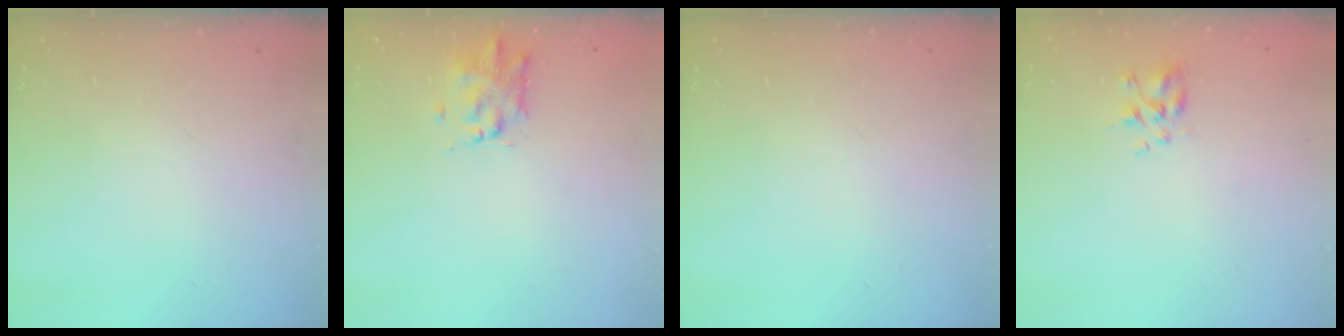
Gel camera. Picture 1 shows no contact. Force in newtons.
{"total": 2.6, "press": 2.5, "slide": 0.9}
{"total": 0.0}
{"total": 2.9, "press": 2.7, "slide": 1.1}